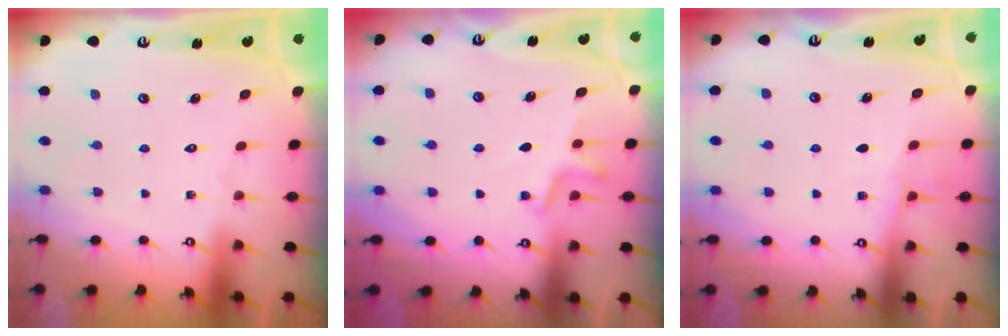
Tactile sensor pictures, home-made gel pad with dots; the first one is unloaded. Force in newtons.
{"total": 4.8, "press": 4.6, "slide": 1.2}
{"total": 3.5, "press": 3.5, "slide": 0.5}